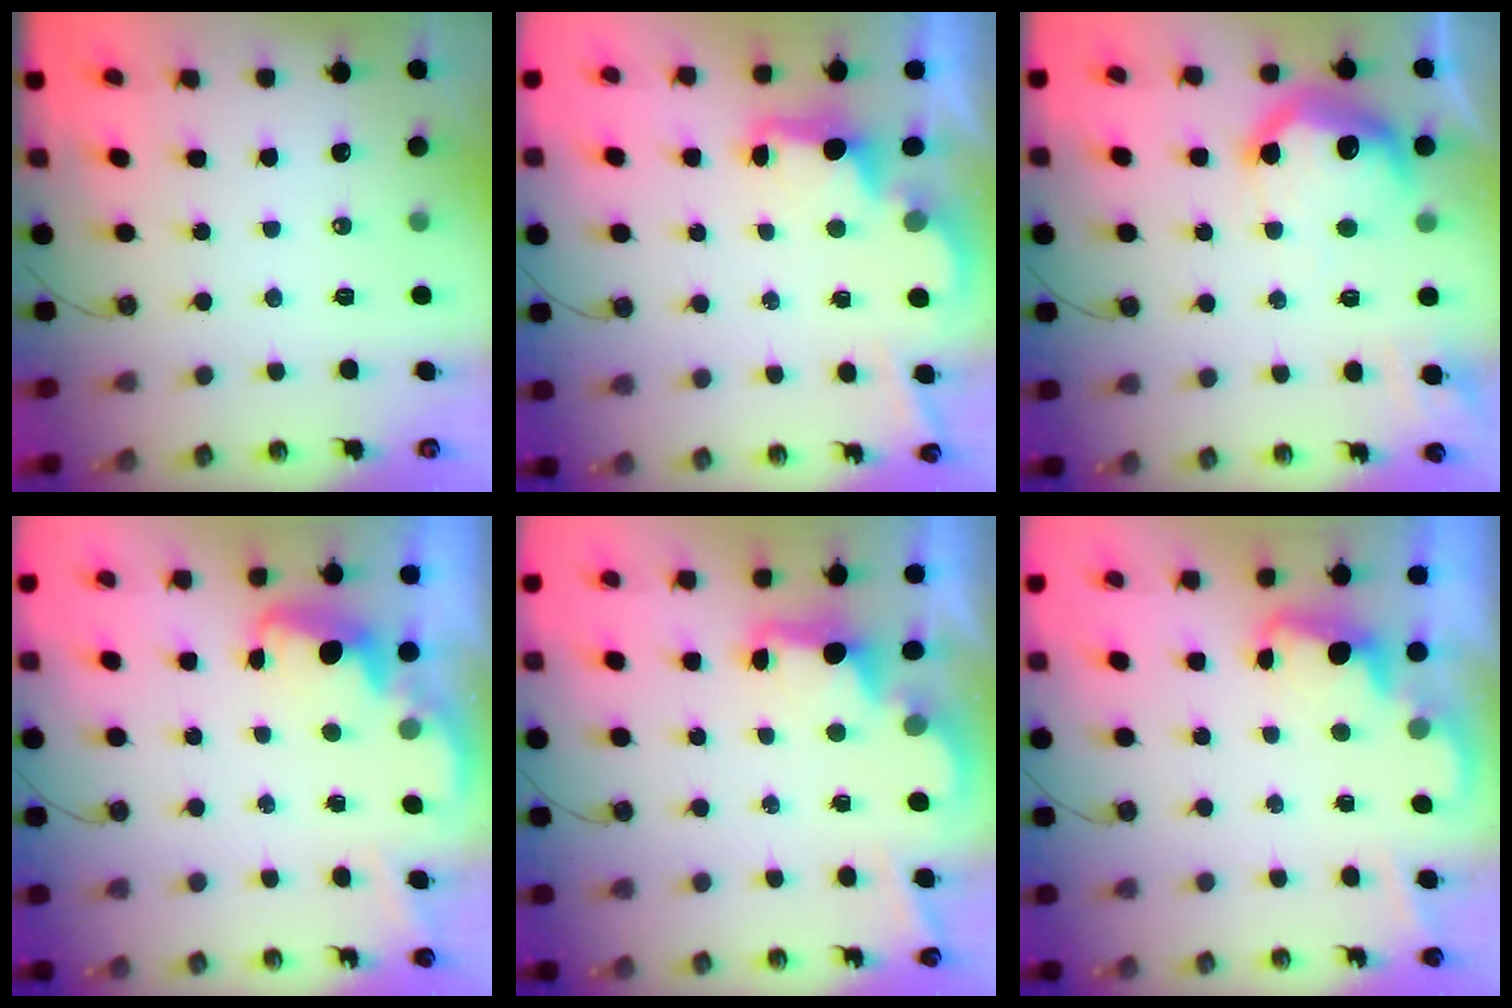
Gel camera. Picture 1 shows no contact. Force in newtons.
{"total": 2.5, "press": 2.4, "slide": 0.8}
{"total": 16.7, "press": 16.7, "slide": 1.1}
{"total": 2.8, "press": 2.7, "slide": 0.6}
{"total": 2.5, "press": 2.4, "slide": 0.8}
{"total": 2.3, "press": 2.3, "slide": 0.6}